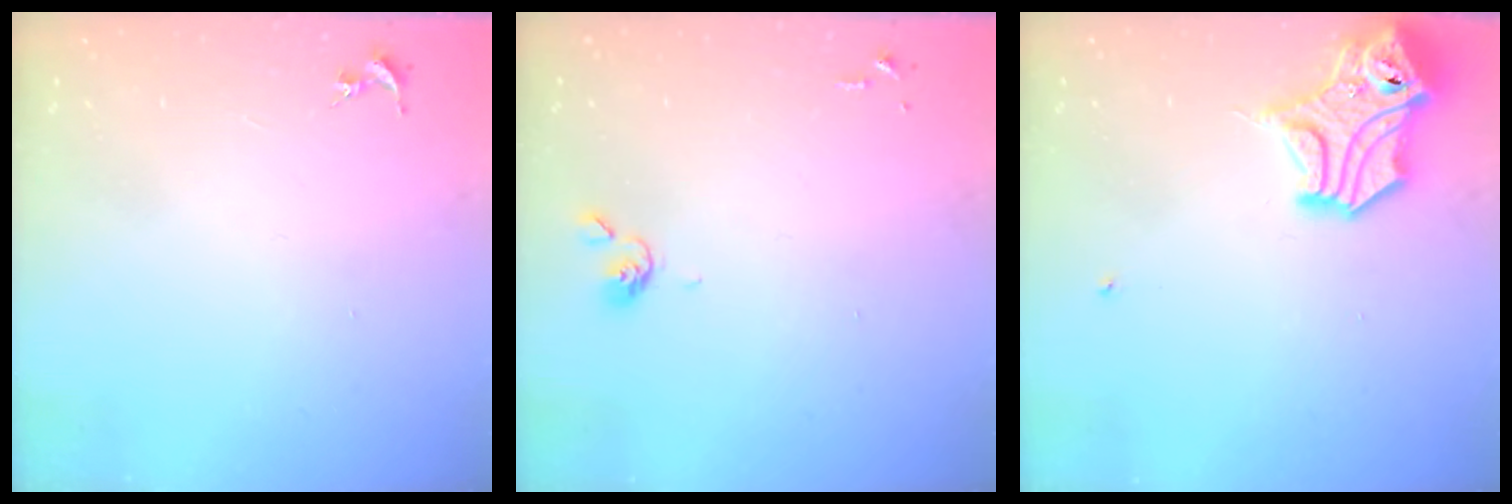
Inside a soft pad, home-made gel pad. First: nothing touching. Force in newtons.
{"total": 4.6, "press": 4.5, "slide": 0.5}
{"total": 14.1, "press": 14.0, "slide": 1.9}